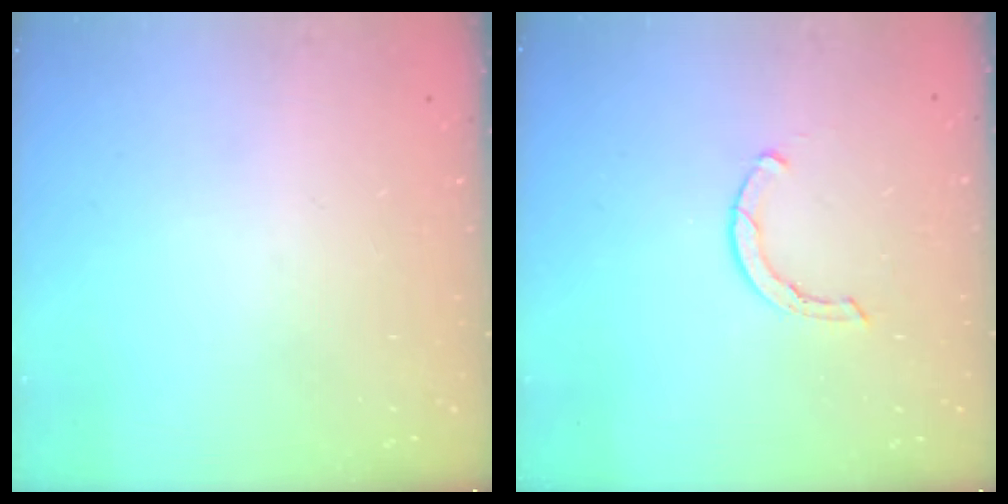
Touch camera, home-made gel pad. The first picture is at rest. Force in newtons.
{"total": 1.7, "press": 1.6, "slide": 0.3}